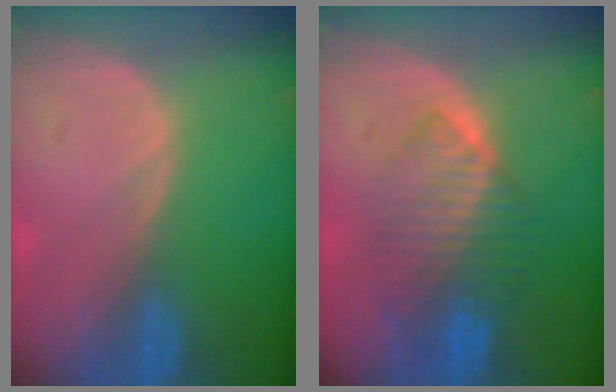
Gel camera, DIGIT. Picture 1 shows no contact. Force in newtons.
{"total": 7.5, "press": 7.3, "slide": 1.6}